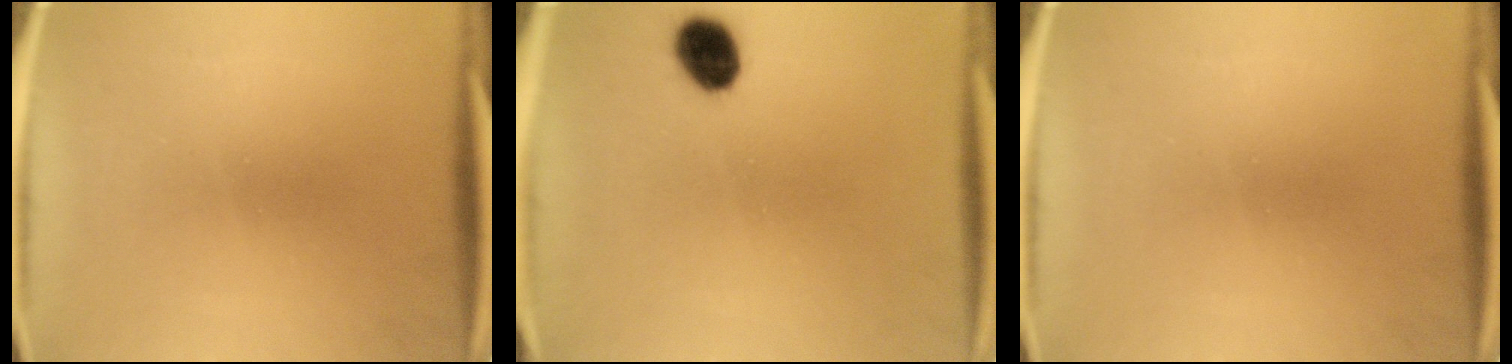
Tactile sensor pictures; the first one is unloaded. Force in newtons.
{"total": 6.5}
{"total": 0.0}